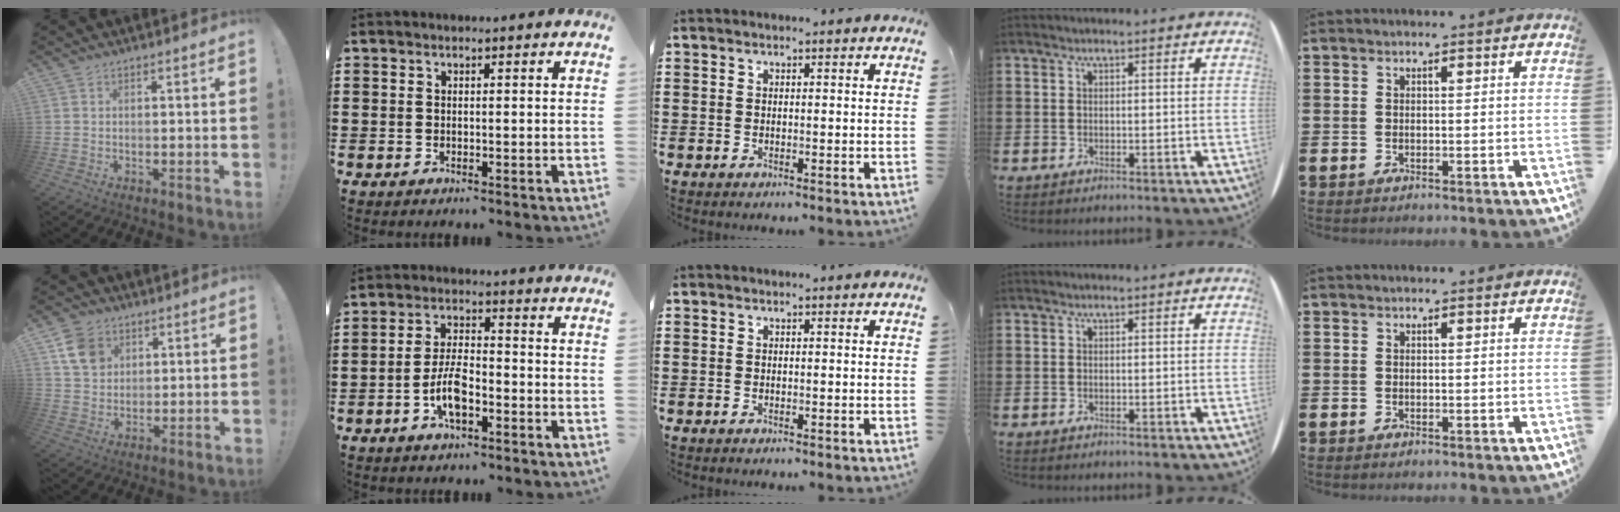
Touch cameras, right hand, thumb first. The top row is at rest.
{"thumb": {"total": 9.6, "force": [4.6, 7.5, 3.9], "torque": [-0.056, -0.016, 0.093]}, "index": {"total": 6.6, "force": [-2.5, 2.8, 5.5], "torque": [-0.125, 0.001, -0.053]}}